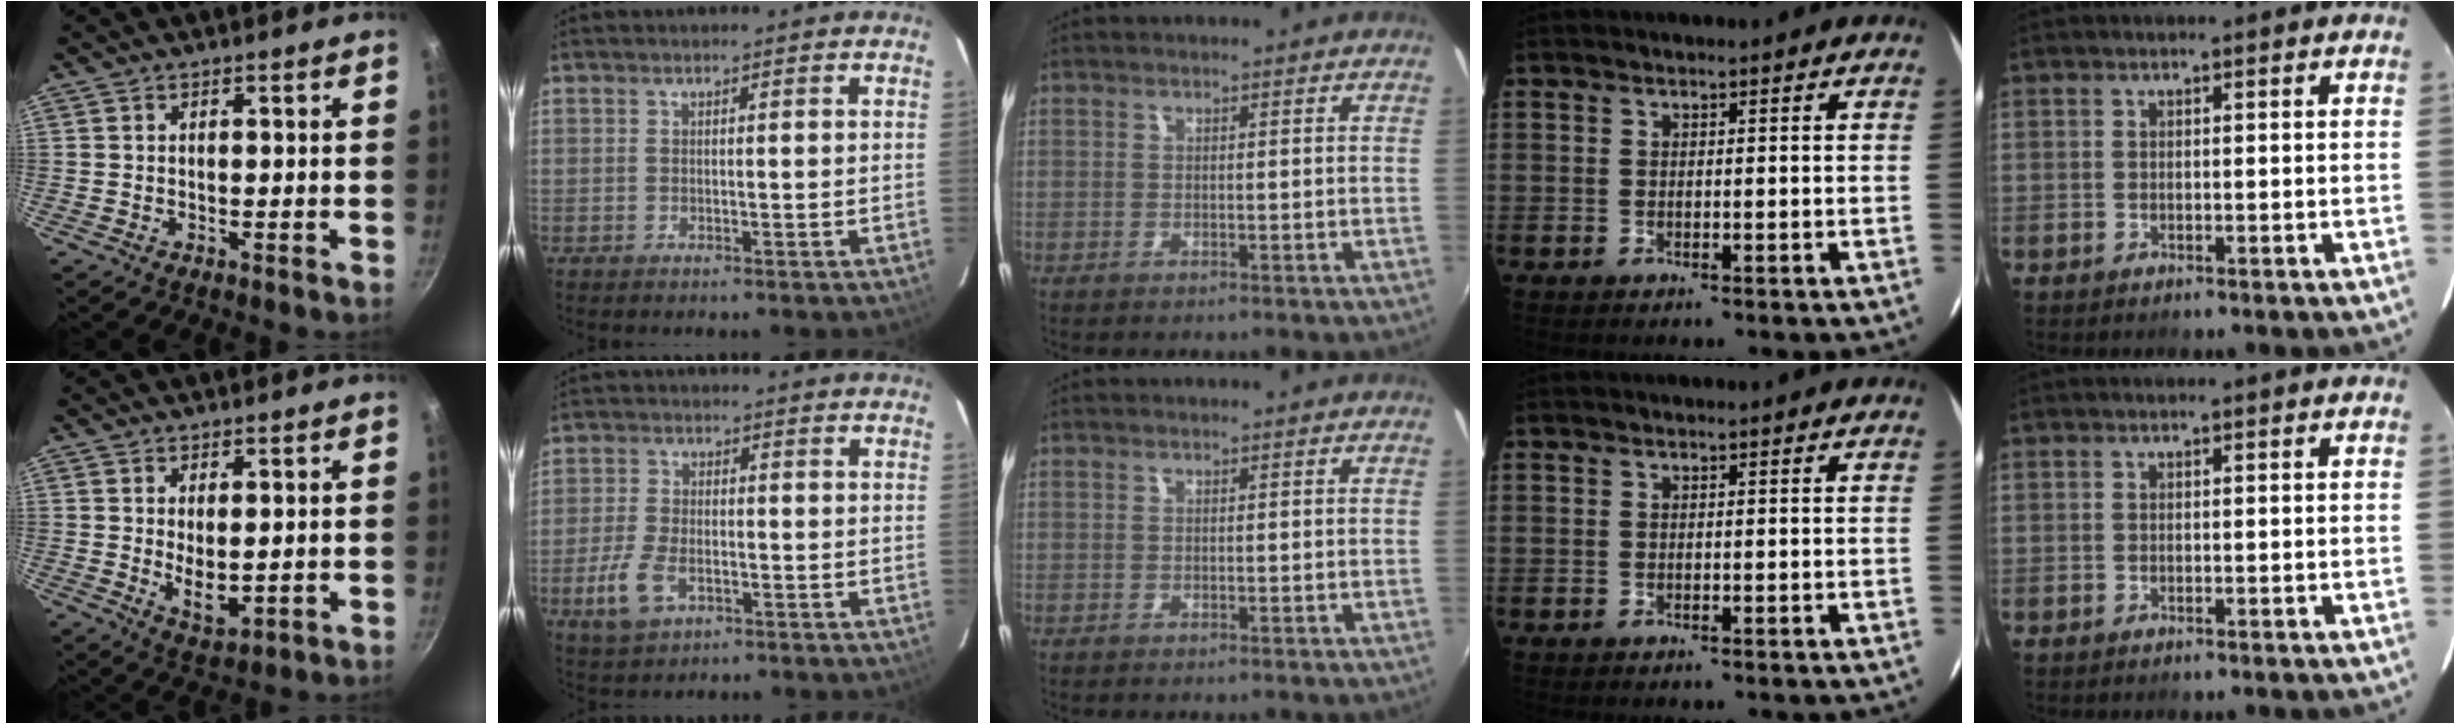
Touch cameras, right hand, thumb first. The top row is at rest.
{"thumb": {"total": 5.6, "force": [0.2, 2.8, 4.9], "torque": [-0.076, -0.013, 0.018]}, "index": {"total": 7.4, "force": [-3.2, 4.2, 5.2], "torque": [-0.124, -0.005, -0.057]}}